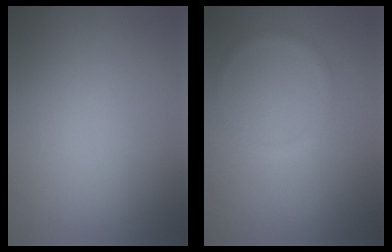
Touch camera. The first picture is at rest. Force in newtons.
{"total": 0.9, "press": 0.9, "slide": 0.1}